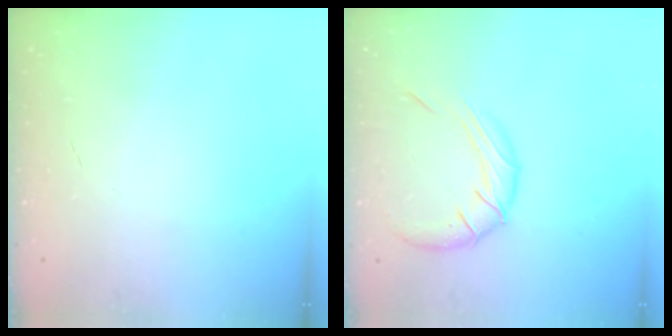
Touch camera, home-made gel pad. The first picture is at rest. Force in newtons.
{"total": 10.6, "press": 10.6, "slide": 1.0}